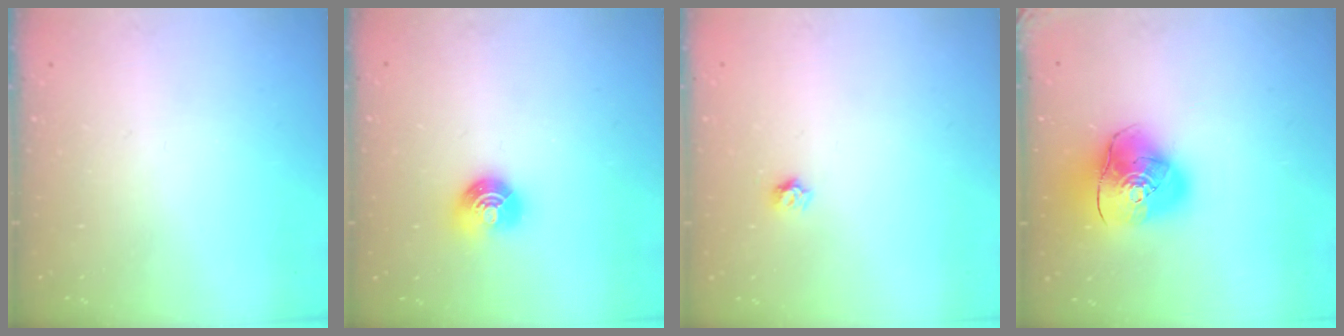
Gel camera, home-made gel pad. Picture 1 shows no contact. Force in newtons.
{"total": 8.1, "press": 8.0, "slide": 1.1}
{"total": 3.7, "press": 3.6, "slide": 0.2}
{"total": 14.3, "press": 14.2, "slide": 1.9}